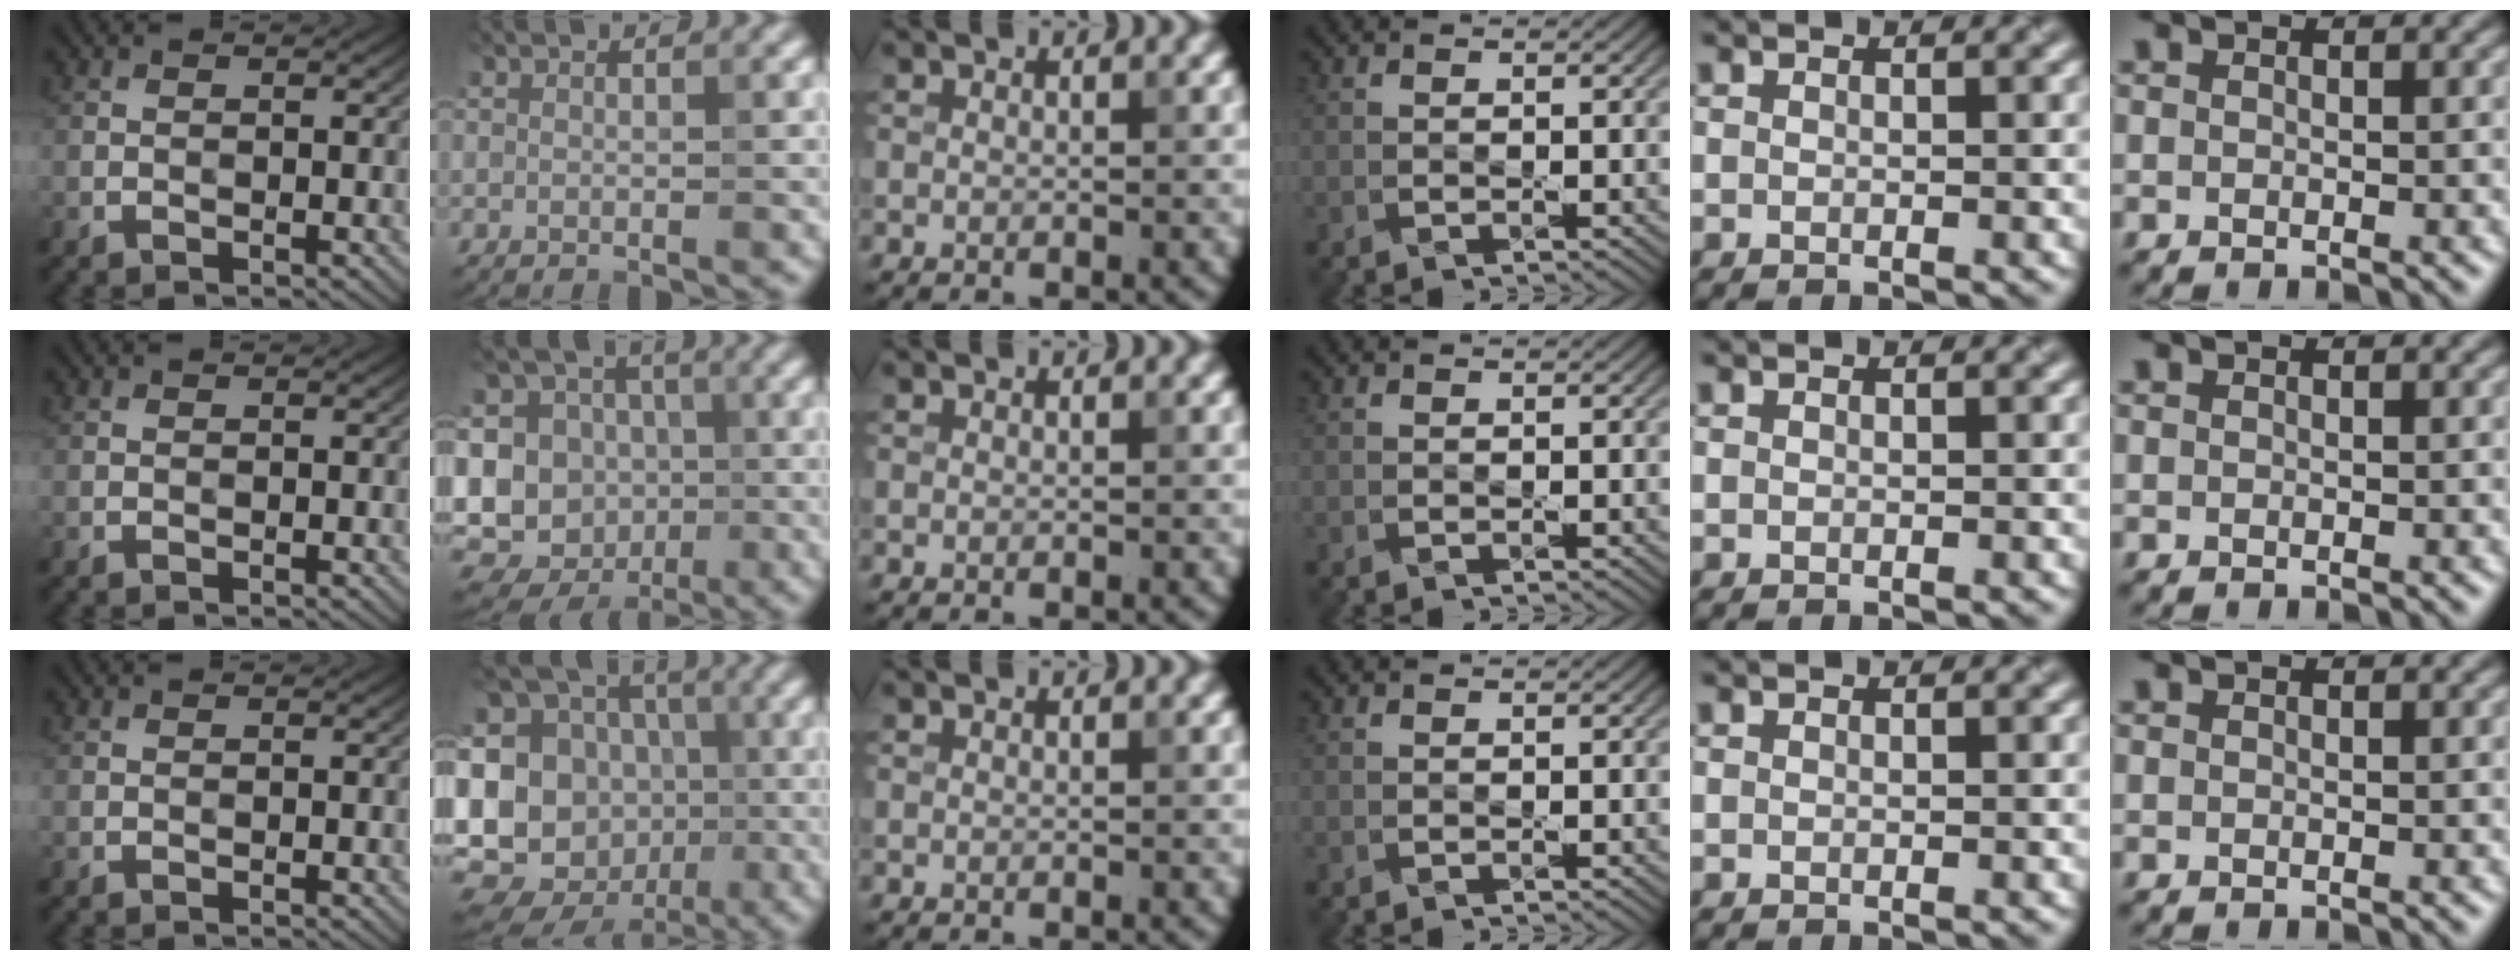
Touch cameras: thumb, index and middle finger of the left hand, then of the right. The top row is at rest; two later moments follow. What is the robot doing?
{"motion": "press", "object": "sticker"}